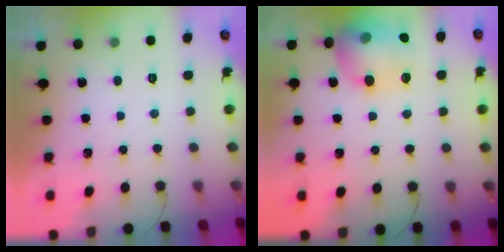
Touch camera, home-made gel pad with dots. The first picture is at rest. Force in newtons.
{"total": 16.5, "press": 16.5, "slide": 1.3}